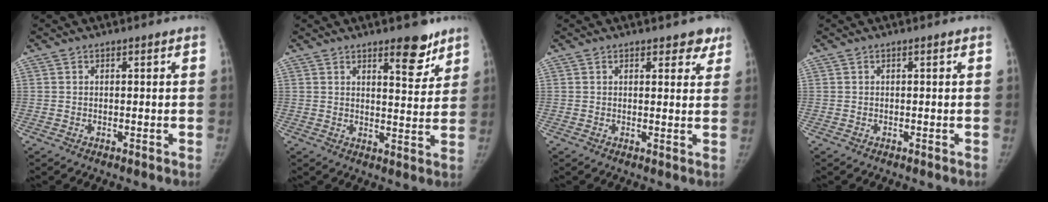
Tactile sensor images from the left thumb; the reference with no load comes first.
{"total": 7.5, "force": [5.2, 2.7, 4.7], "torque": [-0.036, -0.037, 0.071]}
{"total": 3.9, "force": [2.9, 2.1, 1.6], "torque": [0.016, -0.014, 0.032]}
{"total": 0.0}